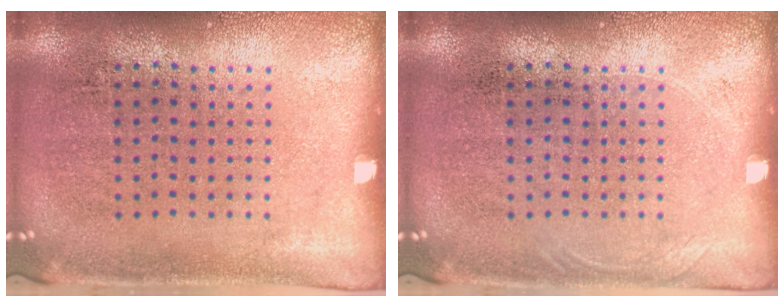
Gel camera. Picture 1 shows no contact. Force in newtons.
{"total": 0.7, "press": 0.6, "slide": 0.2}